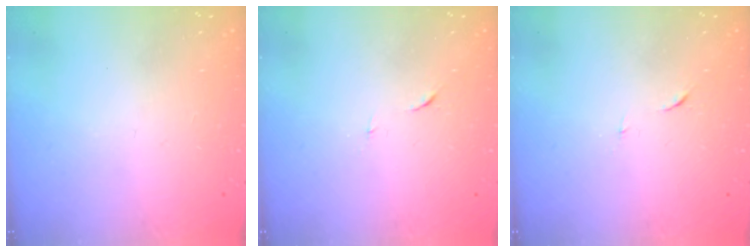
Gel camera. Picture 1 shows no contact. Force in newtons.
{"total": 4.5, "press": 4.3, "slide": 1.0}
{"total": 4.5, "press": 4.3, "slide": 1.0}